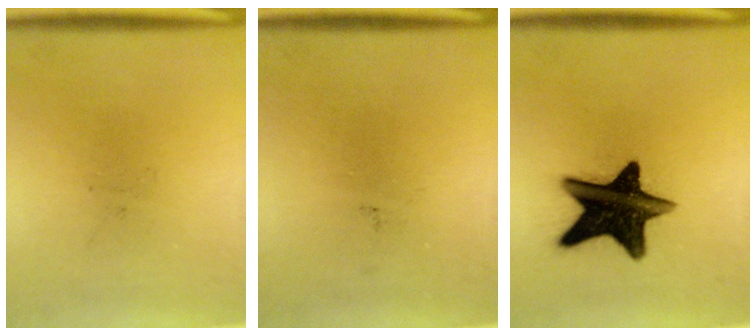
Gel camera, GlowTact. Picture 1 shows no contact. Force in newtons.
{"total": 0.0}
{"total": 16.0}